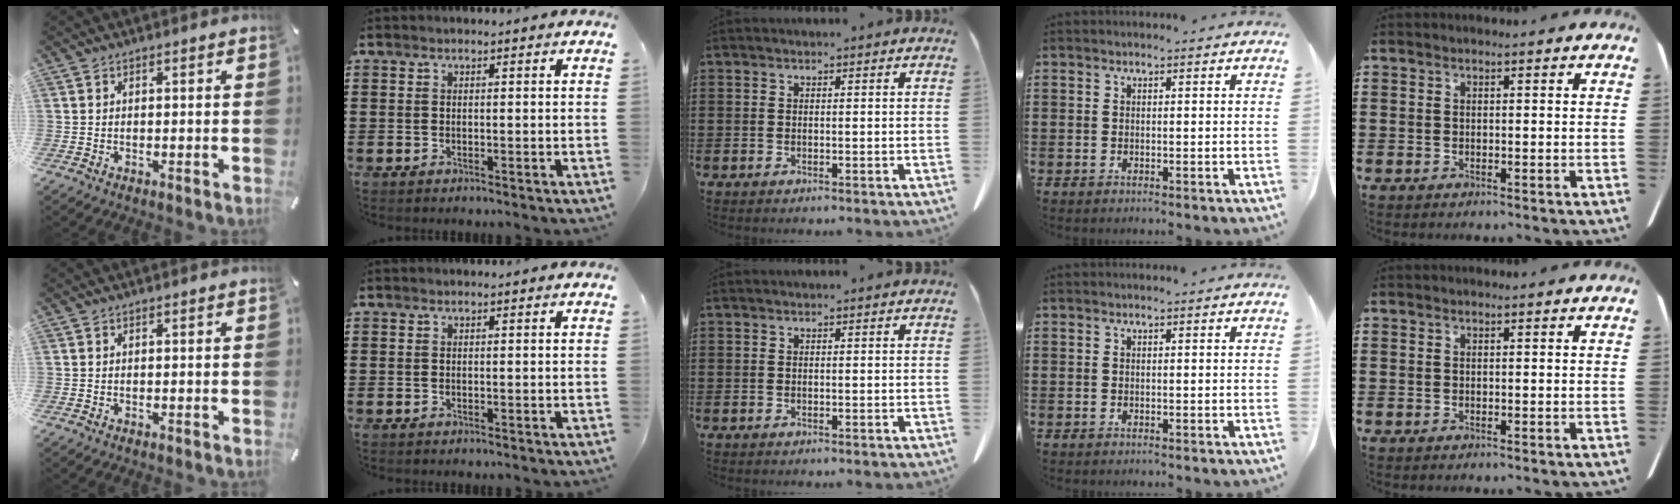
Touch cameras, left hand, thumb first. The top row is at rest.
{}